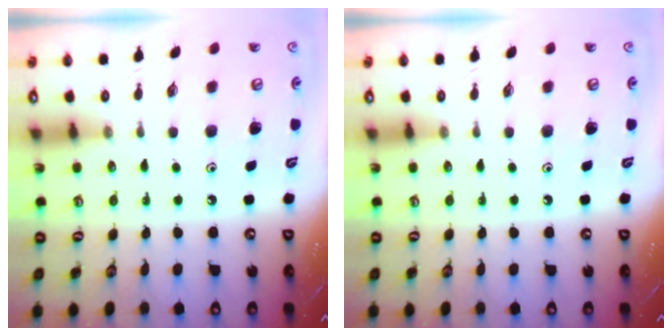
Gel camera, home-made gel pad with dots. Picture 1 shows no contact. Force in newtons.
{"total": 0.0}